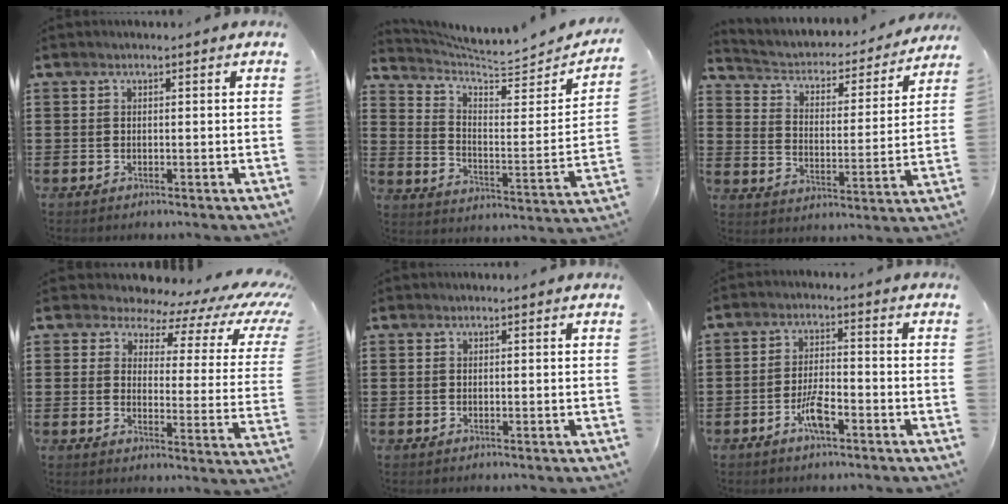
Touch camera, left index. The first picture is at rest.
{"total": 5.1, "force": [4.7, 0.3, 1.9], "torque": [-0.056, -0.048, 0.073]}
{"total": 2.6, "force": [2.2, 1.0, 0.9], "torque": [-0.034, -0.025, 0.027]}
{"total": 5.3, "force": [4.1, 2.4, 2.4], "torque": [-0.055, -0.030, 0.062]}
{"total": 0.0}
{"total": 5.5, "force": [-2.8, 1.7, 4.4], "torque": [-0.092, 0.005, -0.054]}